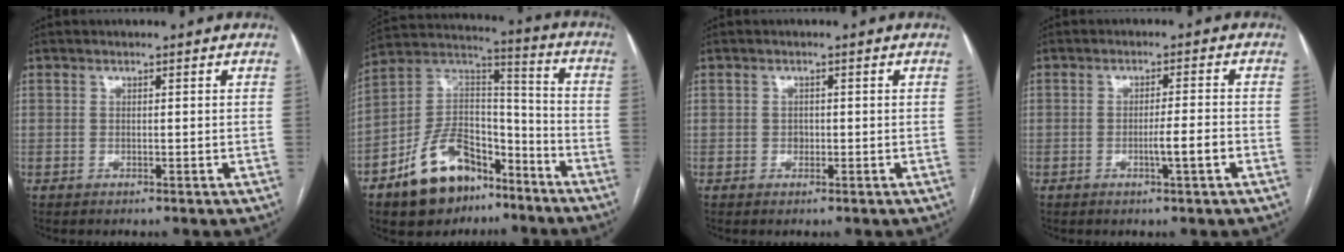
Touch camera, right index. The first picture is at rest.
{"total": 15.9, "force": [-10.1, 8.8, 8.6], "torque": [-0.156, 0.042, -0.172]}
{"total": 0.9, "force": [-0.2, 0.8, 0.5], "torque": [-0.006, 0.003, -0.003]}
{"total": 4.0, "force": [-1.5, -0.2, 3.7], "torque": [-0.056, -0.003, -0.025]}